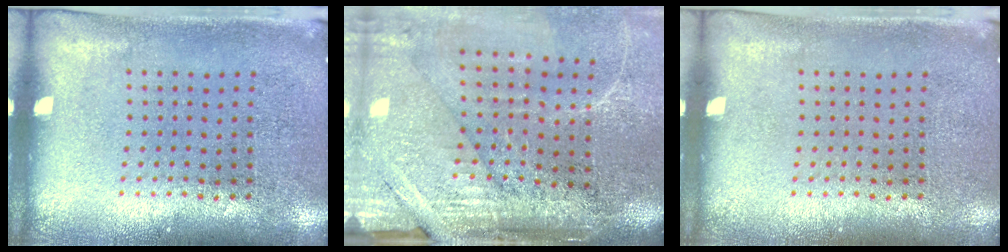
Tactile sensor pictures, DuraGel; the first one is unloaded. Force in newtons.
{"total": 4.3, "press": 3.7, "slide": 2.2}
{"total": 0.0}